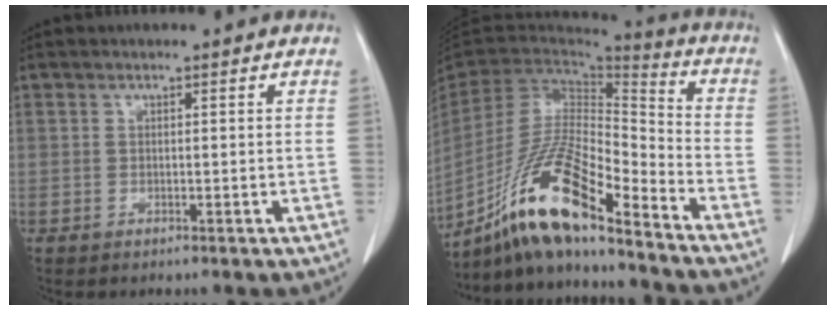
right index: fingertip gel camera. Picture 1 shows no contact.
{"total": 17.6, "force": [-12.8, 2.1, 11.9], "torque": [-0.234, -0.010, -0.237]}